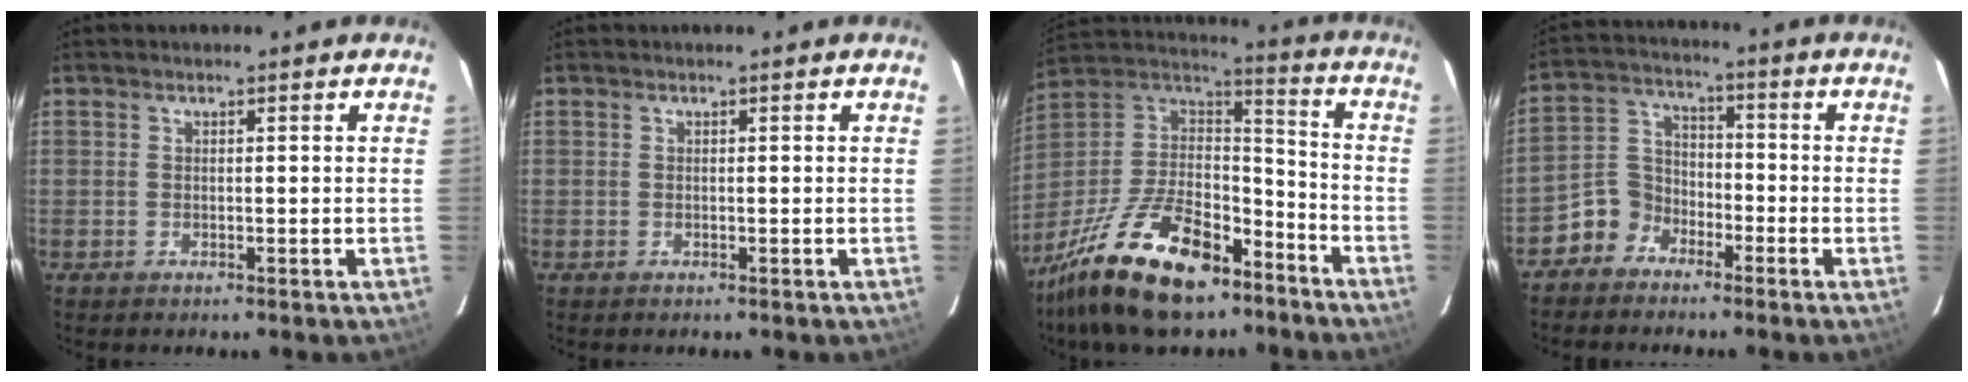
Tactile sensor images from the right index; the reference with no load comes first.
{"total": 0.0}
{"total": 24.8, "force": [-16.5, 10.8, 15.1], "torque": [-0.306, -0.004, -0.274]}
{"total": 6.7, "force": [-4.4, 4.9, 0.8], "torque": [-0.022, 0.033, -0.095]}